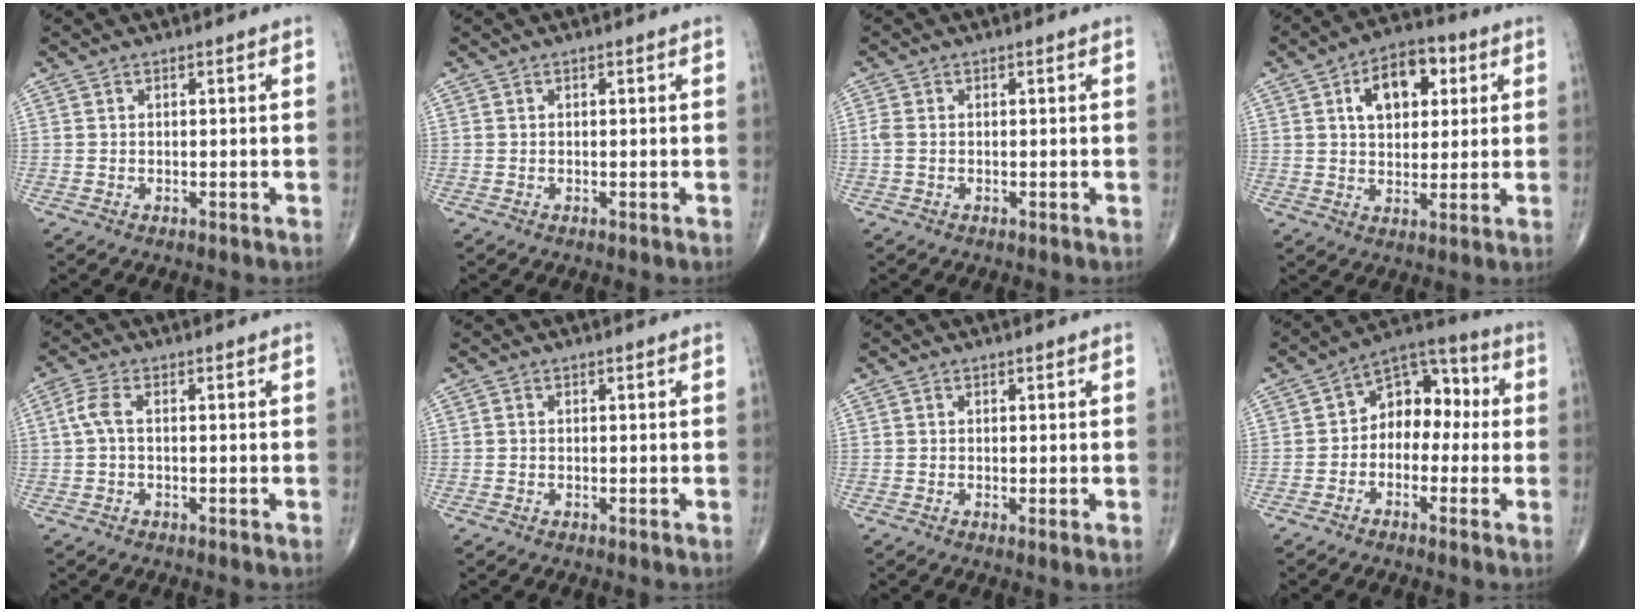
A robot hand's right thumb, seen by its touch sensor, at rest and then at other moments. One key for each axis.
{"total": 0.0}
{"total": 1.6, "fx": -0.1, "fy": 0.9, "fz": 1.3, "tx": -0.039, "ty": 0.001, "tz": -0.005}
{"total": 11.8, "fx": 3.8, "fy": 7.2, "fz": 8.5, "tx": -0.098, "ty": 0.005, "tz": 0.054}
{"total": 3.3, "fx": 0.1, "fy": 1.3, "fz": 3.0, "tx": -0.081, "ty": 0.007, "tz": -0.003}
{"total": 0.0}
{"total": 0.9, "fx": 0.0, "fy": 0.1, "fz": 0.8, "tx": -0.021, "ty": -0.004, "tz": -0.002}
{"total": 10.2, "fx": -0.3, "fy": 7.1, "fz": 7.3, "tx": -0.067, "ty": 0.044, "tz": -0.026}